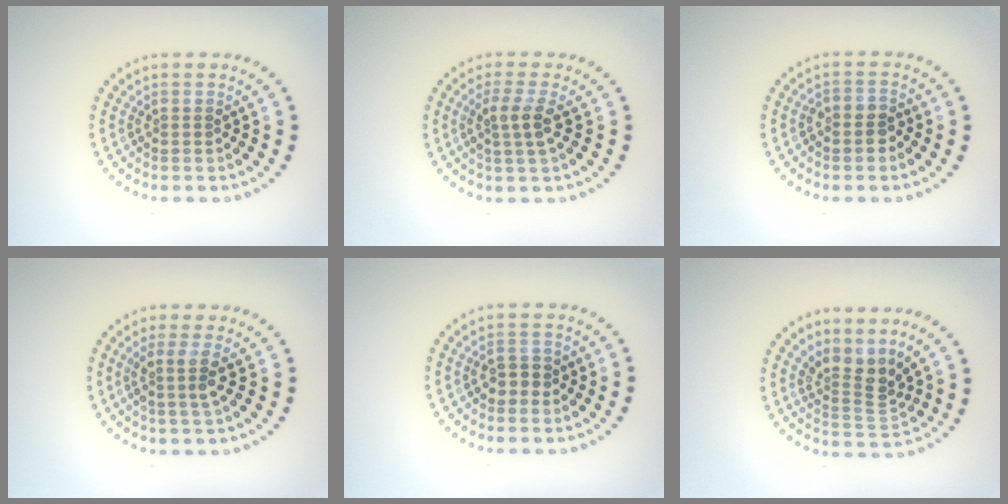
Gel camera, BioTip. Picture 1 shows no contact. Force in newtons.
{"total": 2.3, "press": 2.1, "slide": 1.0}
{"total": 1.9, "press": 1.7, "slide": 0.8}
{"total": 2.3, "press": 1.7, "slide": 1.5}
{"total": 1.9, "press": 1.7, "slide": 0.7}
{"total": 3.2, "press": 2.2, "slide": 2.3}